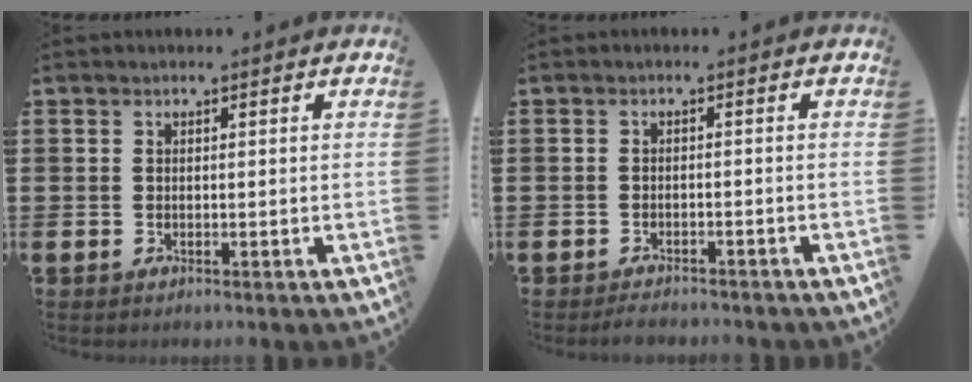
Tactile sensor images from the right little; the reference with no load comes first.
{"total": 1.4, "force": [-1.4, 0.1, 0.1], "torque": [-0.006, 0.001, -0.029]}